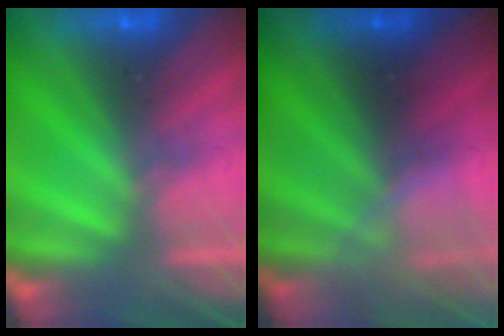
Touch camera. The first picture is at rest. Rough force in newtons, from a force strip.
{"total": 2.6}